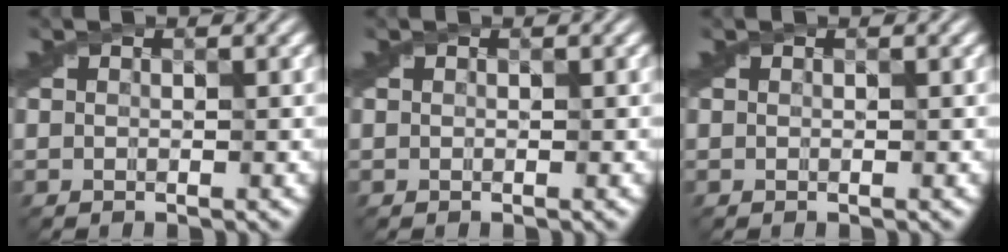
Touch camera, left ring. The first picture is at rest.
{"total": 0.0}
{"total": 0.0}